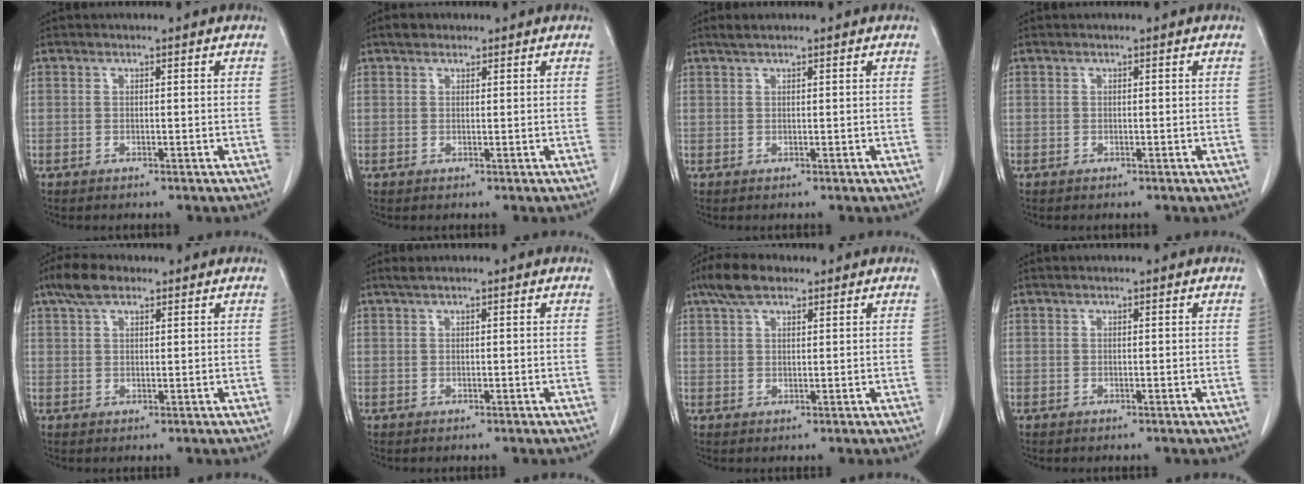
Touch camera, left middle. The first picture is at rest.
{"total": 1.6, "force": [1.3, 0.9, 0.5], "torque": [-0.013, 0.010, 0.019]}
{"total": 1.3, "force": [1.1, 0.0, 0.7], "torque": [-0.018, 0.008, 0.025]}
{"total": 0.0}
{"total": 4.6, "force": [3.1, 1.8, 2.8], "torque": [-0.061, 0.016, 0.060]}
{"total": 1.0, "force": [0.7, -0.1, 0.6], "torque": [-0.019, 0.011, 0.018]}
{"total": 5.2, "force": [3.7, 2.0, 3.1], "torque": [-0.067, 0.017, 0.069]}
{"total": 0.0}